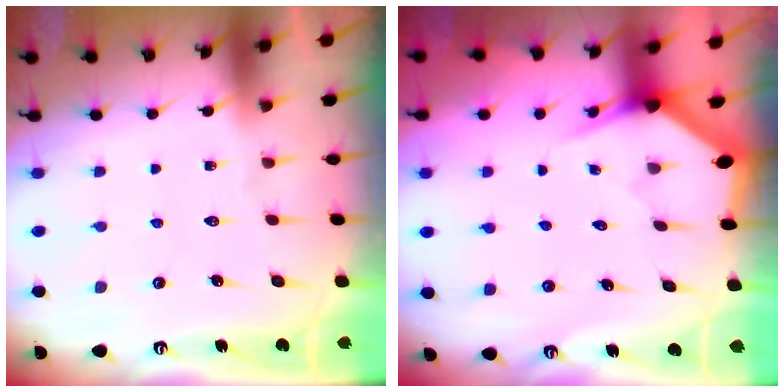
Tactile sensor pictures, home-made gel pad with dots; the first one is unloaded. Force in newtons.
{"total": 3.0, "press": 3.0, "slide": 0.0}